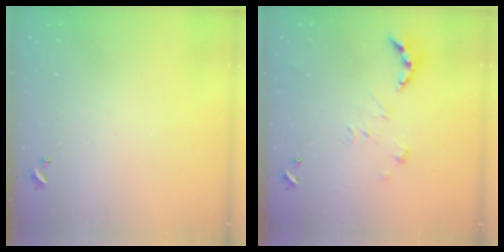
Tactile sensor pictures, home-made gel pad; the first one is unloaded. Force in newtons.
{"total": 7.1, "press": 7.0, "slide": 0.9}